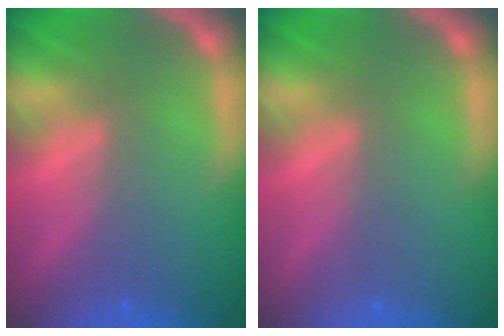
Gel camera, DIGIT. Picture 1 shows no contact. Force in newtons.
{"total": 0.0}